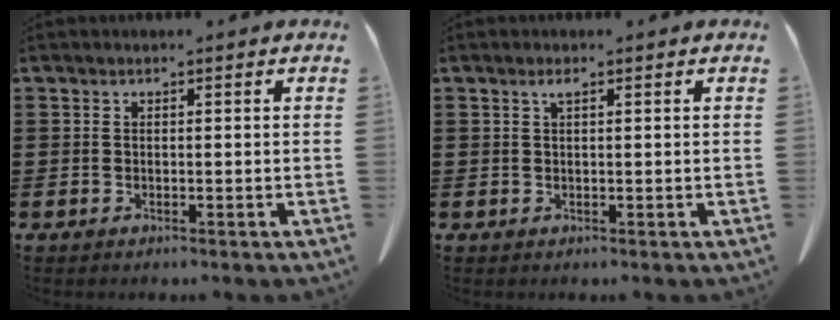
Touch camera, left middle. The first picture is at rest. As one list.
[{"total": 1.1, "force": [0.5, 0.2, 0.9], "torque": [-0.020, 0.003, 0.009]}]